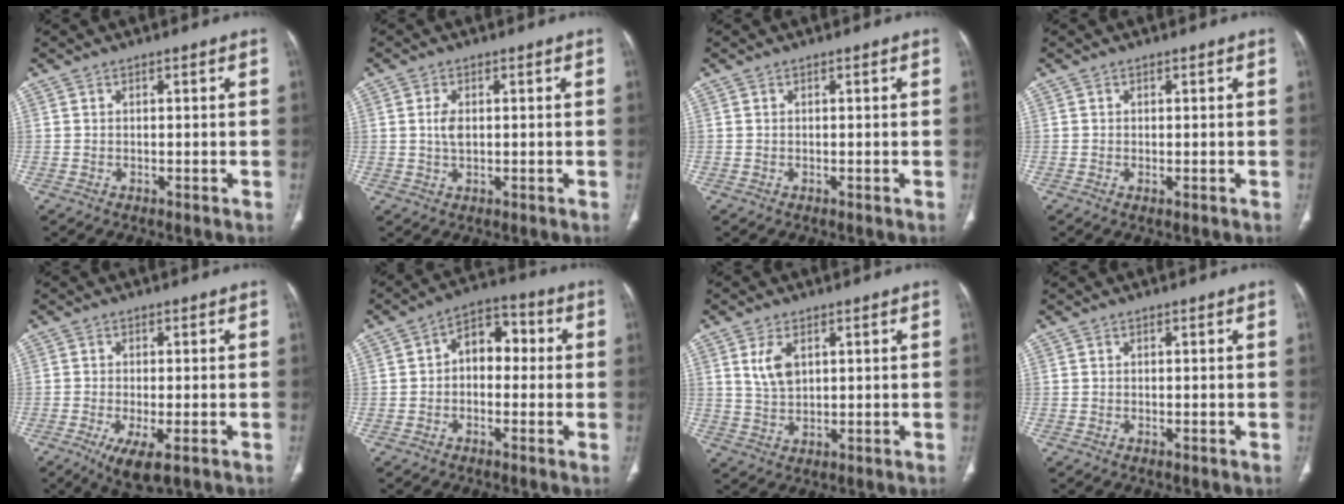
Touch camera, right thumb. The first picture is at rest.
{"total": 2.6, "force": [0.3, 1.4, 2.2], "torque": [-0.046, -0.001, 0.007]}
{"total": 0.0}
{"total": 0.6, "force": [-0.2, 0.3, 0.5], "torque": [-0.012, -0.003, -0.003]}
{"total": 6.6, "force": [-3.0, 2.0, 5.5], "torque": [-0.101, -0.016, -0.048]}
{"total": 8.1, "force": [0.2, 5.5, 5.9], "torque": [-0.057, 0.032, -0.009]}
{"total": 5.3, "force": [2.0, 3.0, 3.9], "torque": [-0.070, -0.009, 0.046]}
{"total": 0.0}